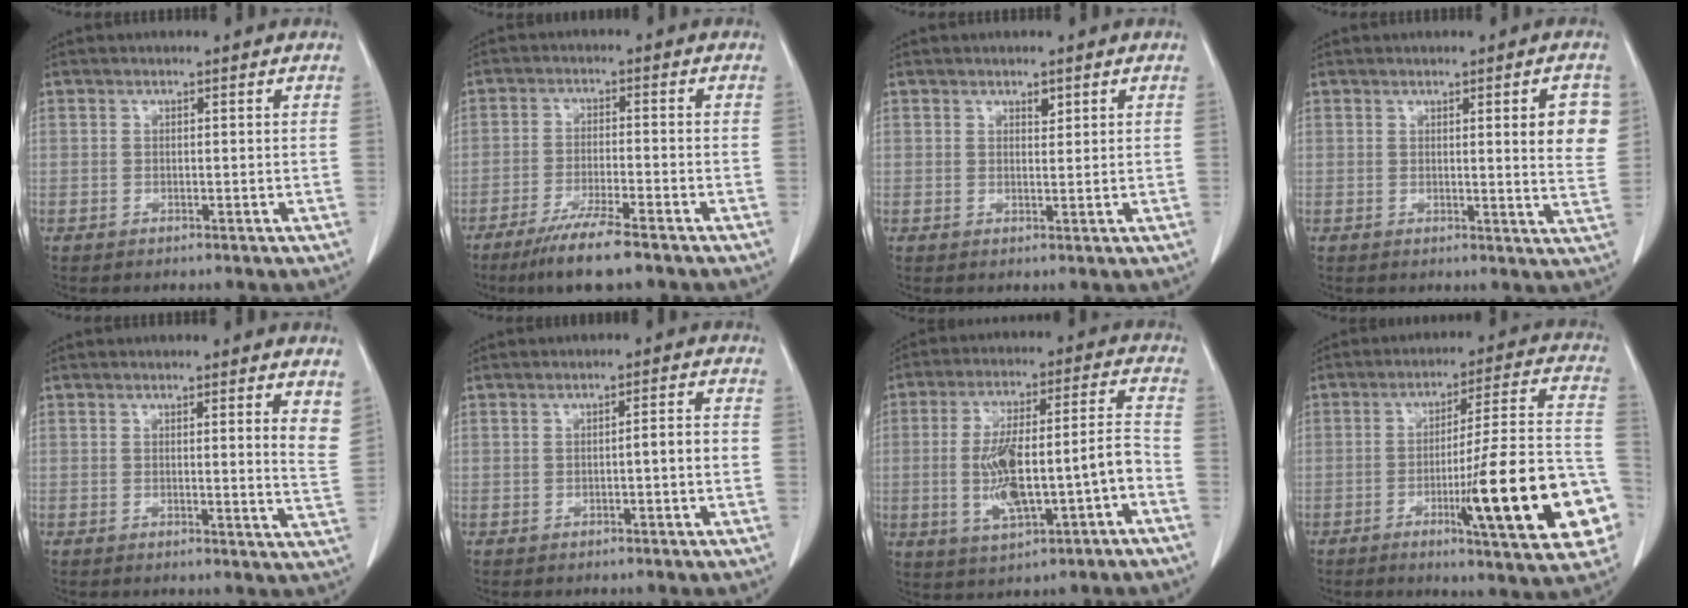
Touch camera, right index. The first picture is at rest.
{"total": 7.9, "force": [-5.9, 0.0, 5.2], "torque": [-0.094, -0.022, -0.104]}
{"total": 1.1, "force": [0.7, 0.5, 0.6], "torque": [-0.009, -0.005, 0.010]}
{"total": 6.0, "force": [1.6, 0.9, 5.7], "torque": [-0.059, -0.008, 0.014]}
{"total": 4.2, "force": [2.5, 0.0, 3.4], "torque": [-0.044, -0.017, 0.018]}
{"total": 2.4, "force": [-0.6, 0.0, 2.4], "torque": [-0.033, 0.002, -0.010]}
{"total": 13.8, "force": [-3.6, 2.7, 13.1], "torque": [-0.234, 0.022, -0.049]}
{"total": 19.8, "force": [-6.4, 1.4, 18.6], "torque": [-0.208, 0.010, -0.086]}